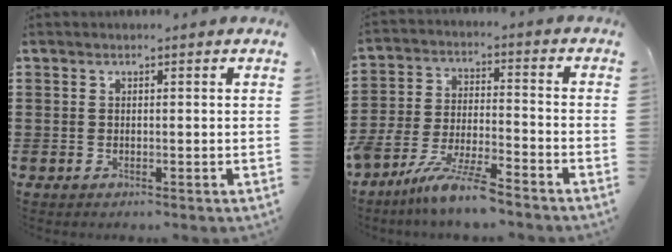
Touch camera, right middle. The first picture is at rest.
{"total": 9.0, "force": [-8.1, 0.2, 4.0], "torque": [-0.087, 0.002, -0.160]}